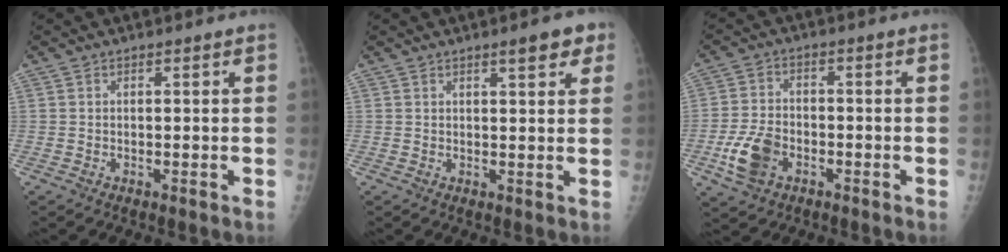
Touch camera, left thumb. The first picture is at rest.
{"total": 4.7, "force": [2.7, 1.3, 3.6], "torque": [-0.034, -0.009, 0.032]}
{"total": 7.8, "force": [-3.3, 5.3, 4.8], "torque": [-0.092, 0.013, -0.061]}